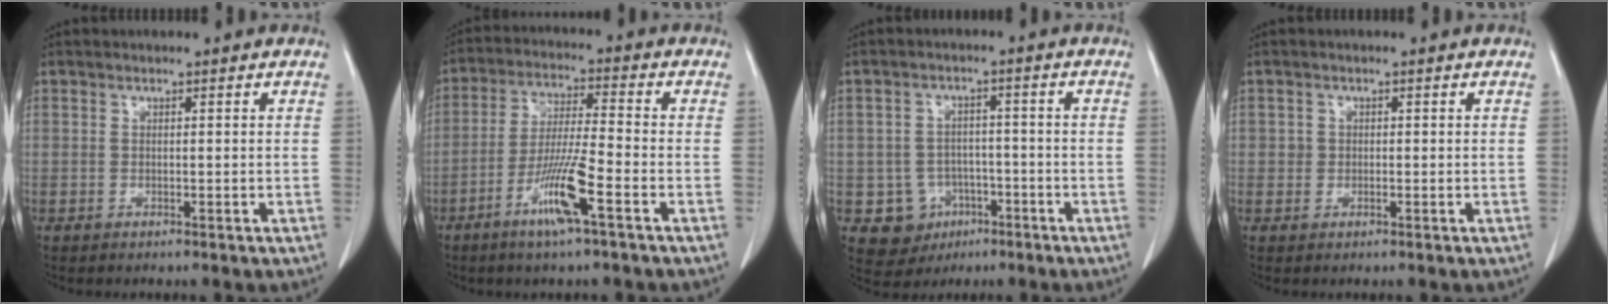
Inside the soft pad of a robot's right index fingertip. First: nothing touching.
{"total": 7.5, "force": [-3.6, -0.1, 6.5], "torque": [-0.127, -0.008, -0.072]}
{"total": 6.7, "force": [-2.5, 6.1, 1.2], "torque": [-0.018, 0.010, -0.025]}
{"total": 1.1, "force": [0.0, 1.1, 0.2], "torque": [0.003, 0.004, -0.001]}